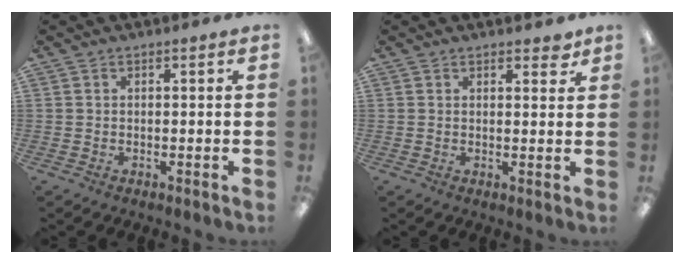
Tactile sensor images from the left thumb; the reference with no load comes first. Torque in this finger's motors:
{"motor_torque": [-0.29, -0.23, -0.49, 0.18, 0.04]}